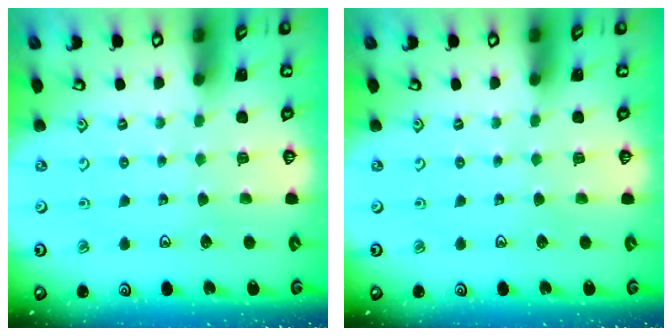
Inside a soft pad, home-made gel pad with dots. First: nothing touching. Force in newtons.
{"total": 0.0}